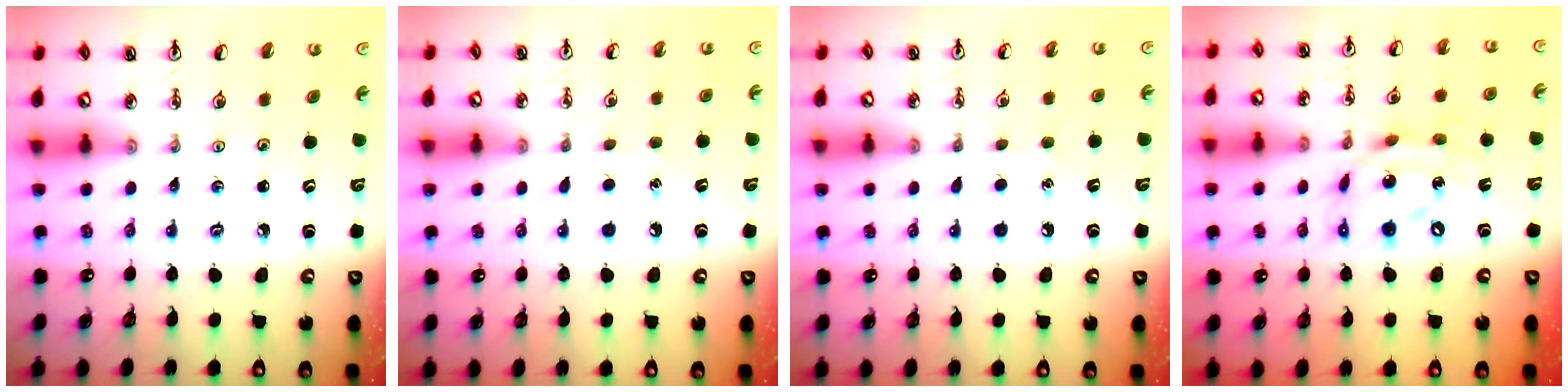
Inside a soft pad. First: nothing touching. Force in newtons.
{"total": 4.3, "press": 4.2, "slide": 0.6}
{"total": 4.3, "press": 4.2, "slide": 0.6}
{"total": 13.4, "press": 13.4, "slide": 1.0}